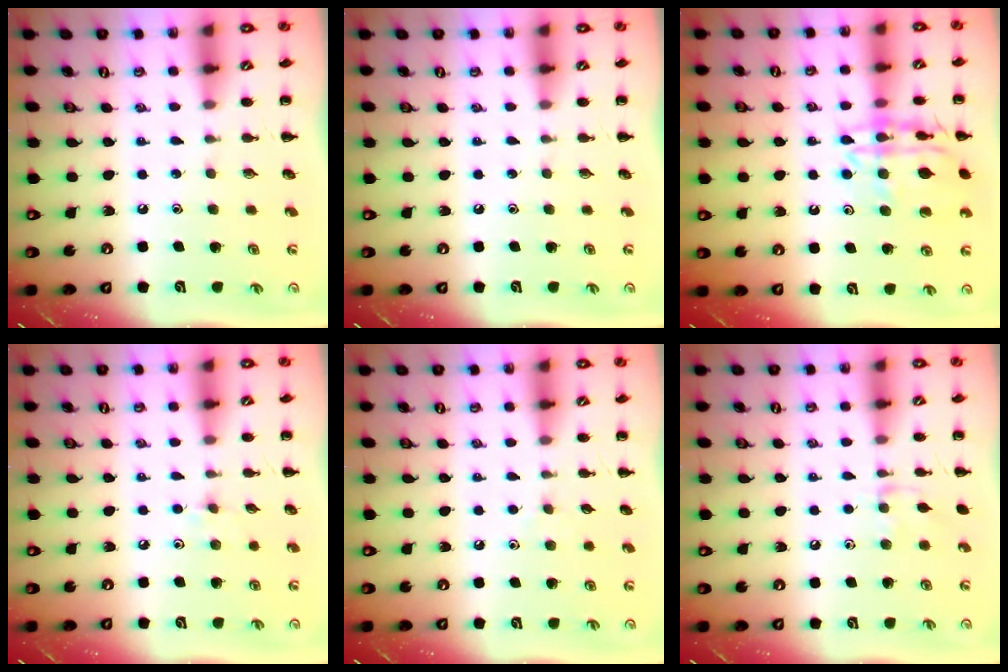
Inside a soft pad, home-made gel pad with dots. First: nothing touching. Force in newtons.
{"total": 0.0}
{"total": 15.6, "press": 15.5, "slide": 1.5}
{"total": 3.9, "press": 3.6, "slide": 1.4}
{"total": 3.2, "press": 3.0, "slide": 1.2}
{"total": 4.7, "press": 4.5, "slide": 1.2}